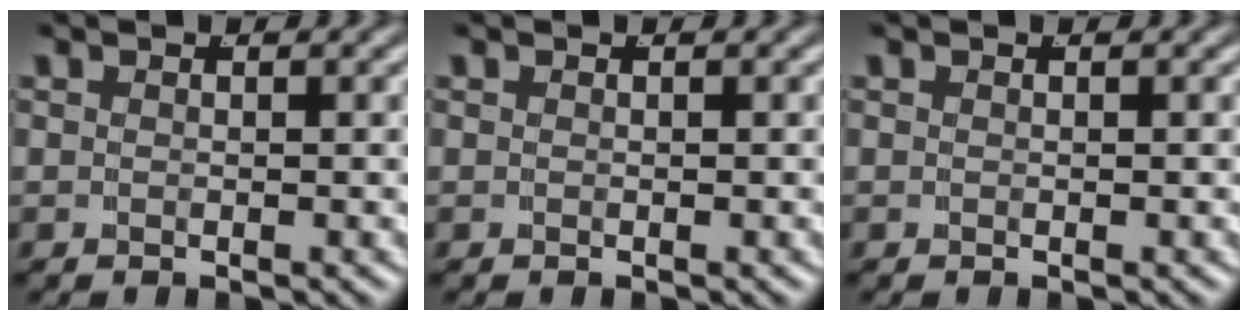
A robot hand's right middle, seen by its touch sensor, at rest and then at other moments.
{"total": 0.0}
{"total": 0.0}